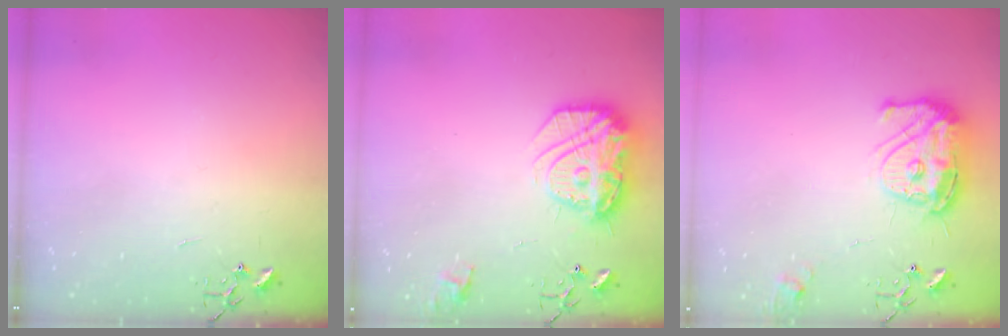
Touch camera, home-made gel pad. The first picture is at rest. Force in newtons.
{"total": 17.7, "press": 17.7, "slide": 1.2}
{"total": 16.6, "press": 16.5, "slide": 1.6}